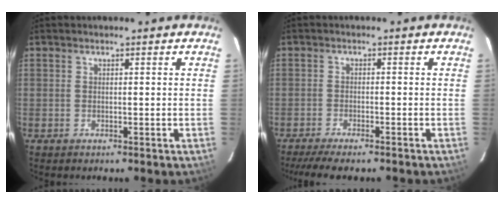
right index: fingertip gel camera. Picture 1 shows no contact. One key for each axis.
{"total": 7.9, "fx": -6.6, "fy": 1.3, "fz": 4.1, "tx": -0.096, "ty": -0.023, "tz": -0.110}